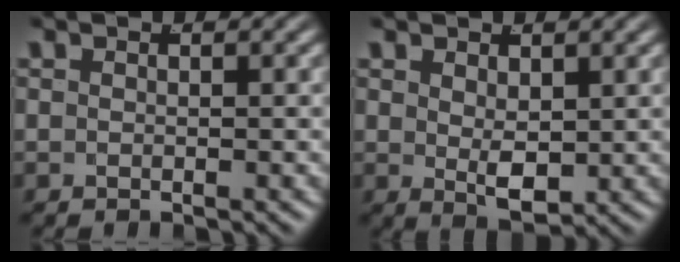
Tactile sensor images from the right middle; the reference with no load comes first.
{"total": 2.7, "force": [0.3, 0.8, 2.5], "torque": [-0.030, -0.021, 0.020]}